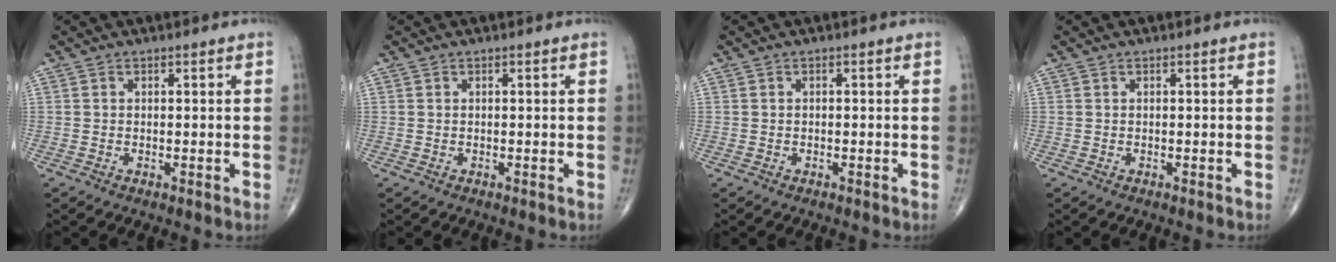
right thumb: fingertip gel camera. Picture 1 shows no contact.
{"total": 0.0}
{"total": 0.0}
{"total": 0.0}